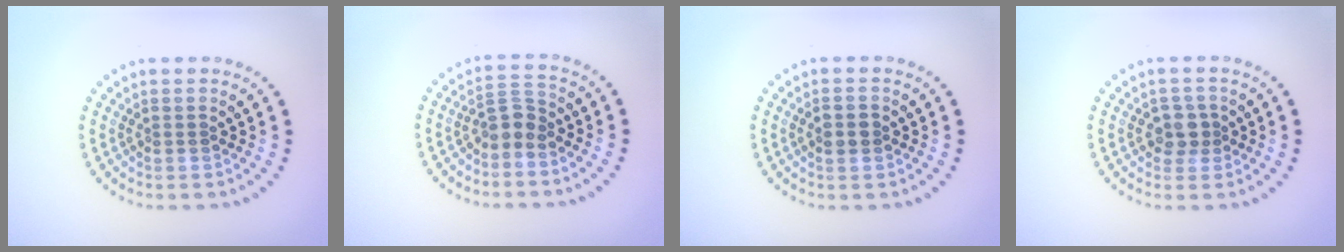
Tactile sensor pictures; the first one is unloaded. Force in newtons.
{"total": 2.1, "press": 1.7, "slide": 1.2}
{"total": 1.2, "press": 1.2, "slide": 0.1}
{"total": 2.0, "press": 1.8, "slide": 0.9}